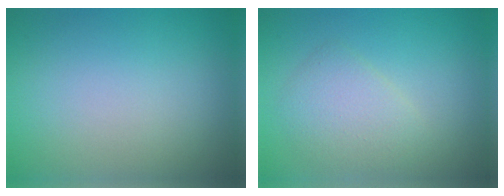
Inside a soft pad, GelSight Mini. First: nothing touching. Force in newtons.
{"total": 2.8, "press": 2.8, "slide": 0.2}